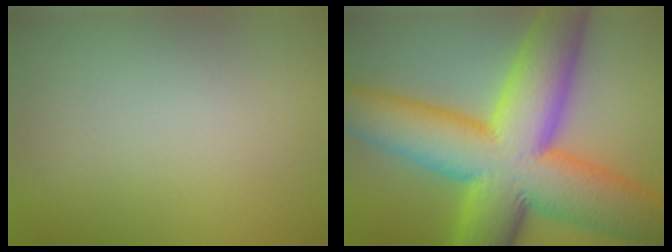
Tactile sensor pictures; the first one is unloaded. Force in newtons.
{"total": 16.0, "press": 16.0, "slide": 0.3}